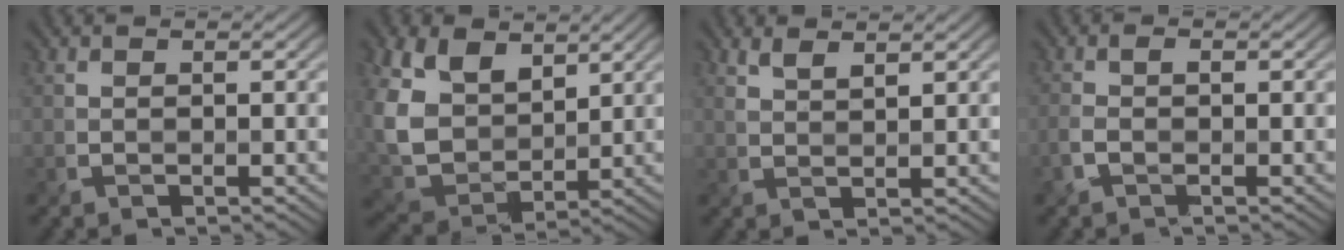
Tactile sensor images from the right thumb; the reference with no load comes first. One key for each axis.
{"total": 11.3, "fx": 4.1, "fy": 7.7, "fz": 7.1, "tx": -0.195, "ty": 0.000, "tz": 0.082}
{"total": 2.1, "fx": 1.6, "fy": 0.3, "fz": 1.4, "tx": -0.035, "ty": 0.001, "tz": 0.037}
{"total": 1.9, "fx": -1.0, "fy": 0.8, "fz": 1.4, "tx": -0.028, "ty": 0.002, "tz": -0.024}